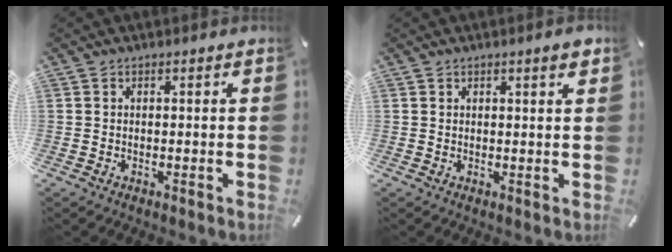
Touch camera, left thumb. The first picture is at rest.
{"total": 2.1, "force": [1.3, 0.4, 1.7], "torque": [-0.026, 0.001, 0.019]}